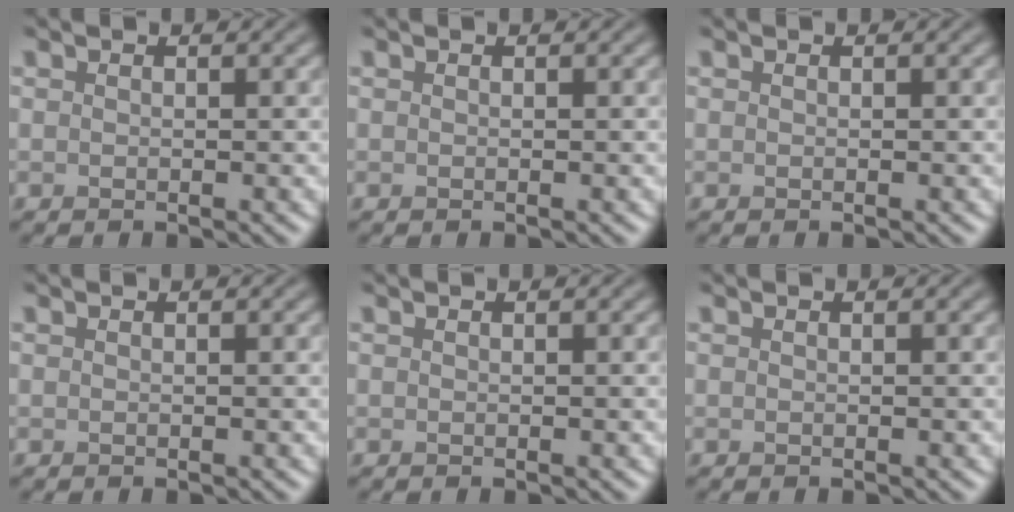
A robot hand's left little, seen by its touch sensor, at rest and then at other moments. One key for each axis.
{"total": 0.0}
{"total": 0.0}
{"total": 0.0}
{"total": 0.0}
{"total": 0.0}